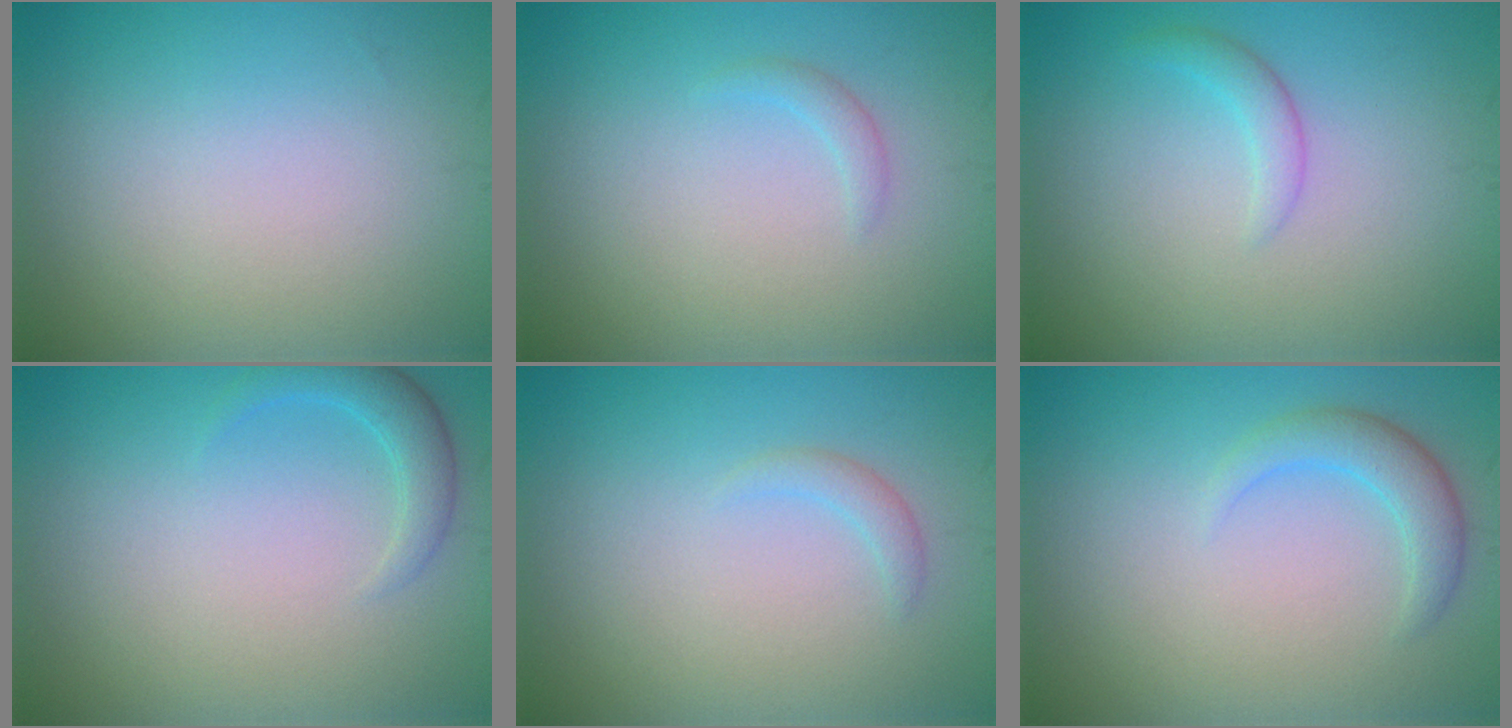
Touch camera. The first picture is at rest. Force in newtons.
{"total": 0.9, "press": 0.9, "slide": 0.1}
{"total": 1.5, "press": 1.5, "slide": 0.1}
{"total": 2.1, "press": 2.1, "slide": 0.2}
{"total": 1.1, "press": 1.1, "slide": 0.1}
{"total": 2.5, "press": 2.5, "slide": 0.1}